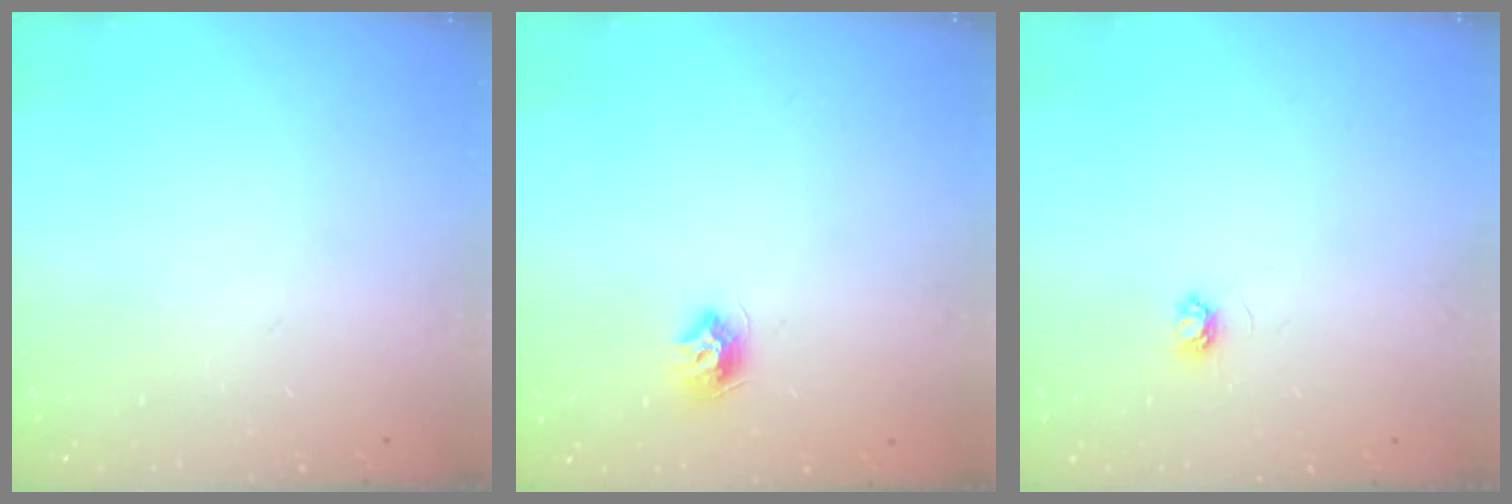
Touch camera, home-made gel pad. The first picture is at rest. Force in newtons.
{"total": 8.4, "press": 8.3, "slide": 0.7}
{"total": 3.5, "press": 3.5, "slide": 0.4}